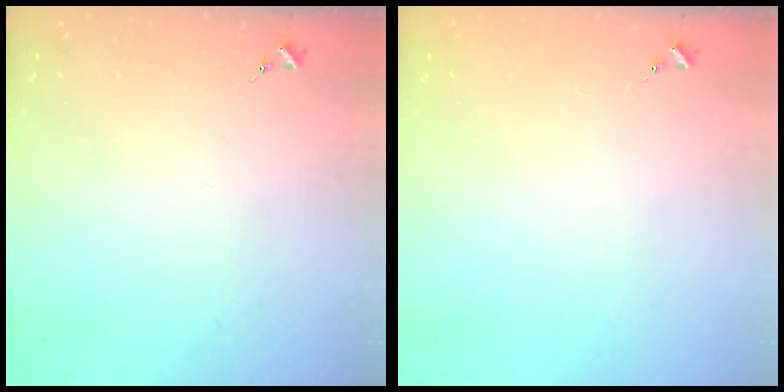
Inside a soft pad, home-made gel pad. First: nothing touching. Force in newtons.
{"total": 0.0}